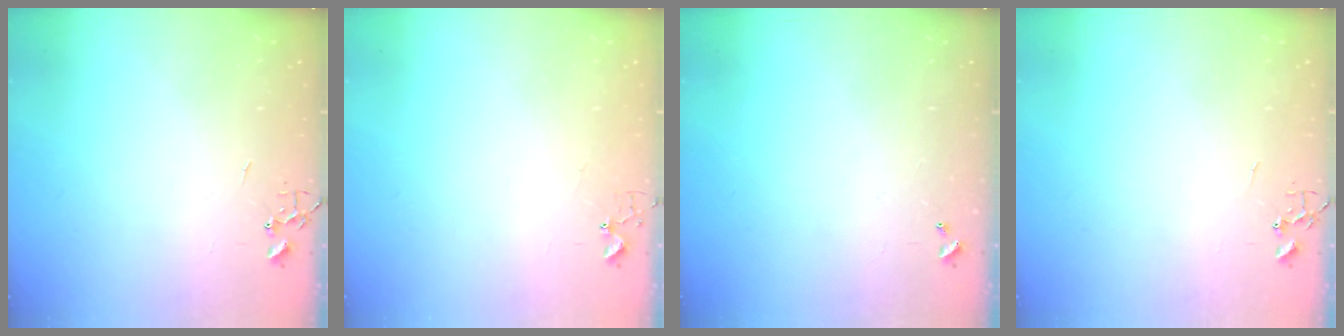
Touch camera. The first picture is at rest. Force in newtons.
{"total": 2.7, "press": 2.7, "slide": 0.2}
{"total": 0.0}
{"total": 0.0}